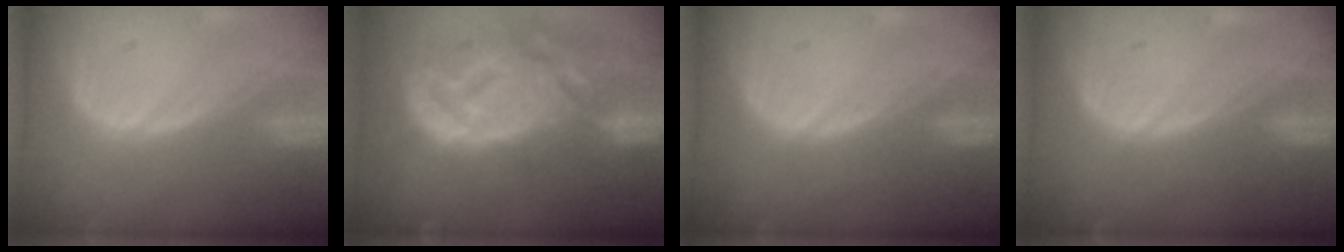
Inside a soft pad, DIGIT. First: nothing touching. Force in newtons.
{"total": 14.1, "press": 12.2, "slide": 7.1}
{"total": 0.0}
{"total": 0.0}